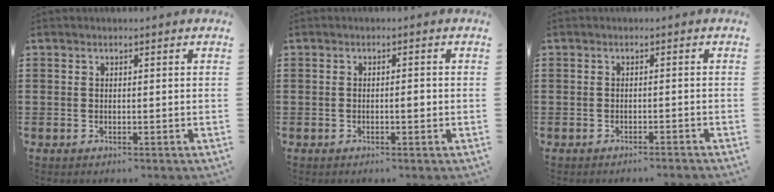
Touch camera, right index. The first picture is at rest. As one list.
[{"total": 1.6, "force": [-0.4, 0.5, 1.5], "torque": [-0.029, 0.001, -0.007]}, {"total": 1.2, "force": [-1.1, -0.3, 0.2], "torque": [-0.005, -0.001, -0.023]}]